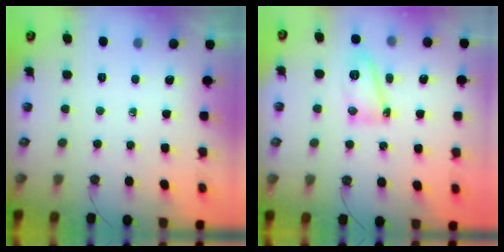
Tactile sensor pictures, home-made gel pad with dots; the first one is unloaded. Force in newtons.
{"total": 9.8, "press": 9.7, "slide": 1.2}